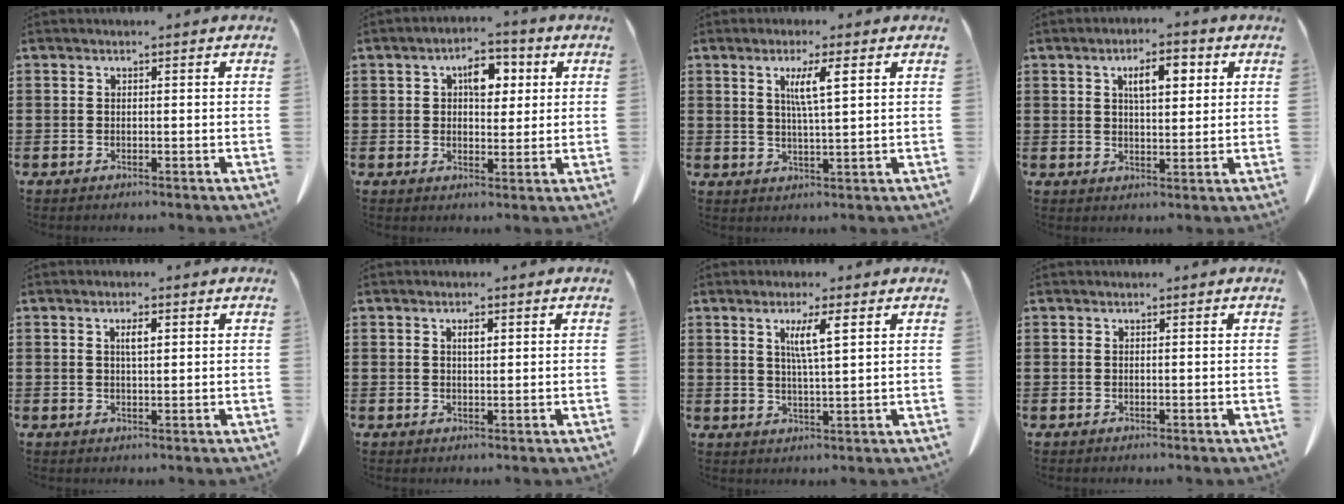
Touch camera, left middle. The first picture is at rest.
{"total": 5.4, "force": [1.9, 3.3, 3.9], "torque": [-0.062, 0.008, 0.023]}
{"total": 4.7, "force": [2.0, 0.3, 4.2], "torque": [-0.088, 0.001, 0.030]}
{"total": 5.4, "force": [2.2, 2.0, 4.4], "torque": [-0.067, 0.001, 0.031]}
{"total": 2.3, "force": [0.8, 0.7, 2.1], "torque": [-0.033, 0.001, 0.009]}
{"total": 1.6, "force": [0.5, 0.5, 1.4], "torque": [-0.020, 0.001, 0.006]}
{"total": 4.8, "force": [2.1, 0.4, 4.2], "torque": [-0.081, -0.002, 0.031]}
{"total": 0.0}